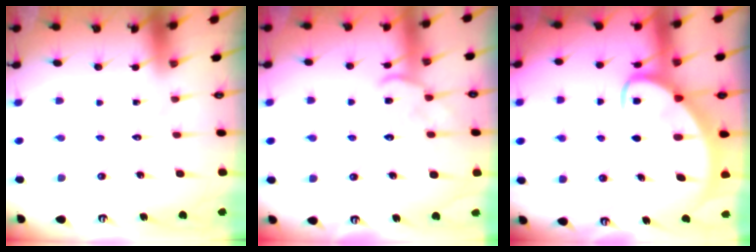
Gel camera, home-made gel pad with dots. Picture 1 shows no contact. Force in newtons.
{"total": 11.9, "press": 11.9, "slide": 0.8}
{"total": 5.7, "press": 5.7, "slide": 0.6}